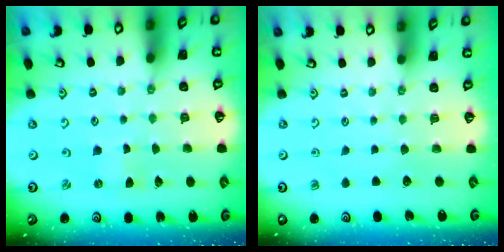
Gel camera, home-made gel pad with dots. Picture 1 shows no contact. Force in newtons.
{"total": 0.0}